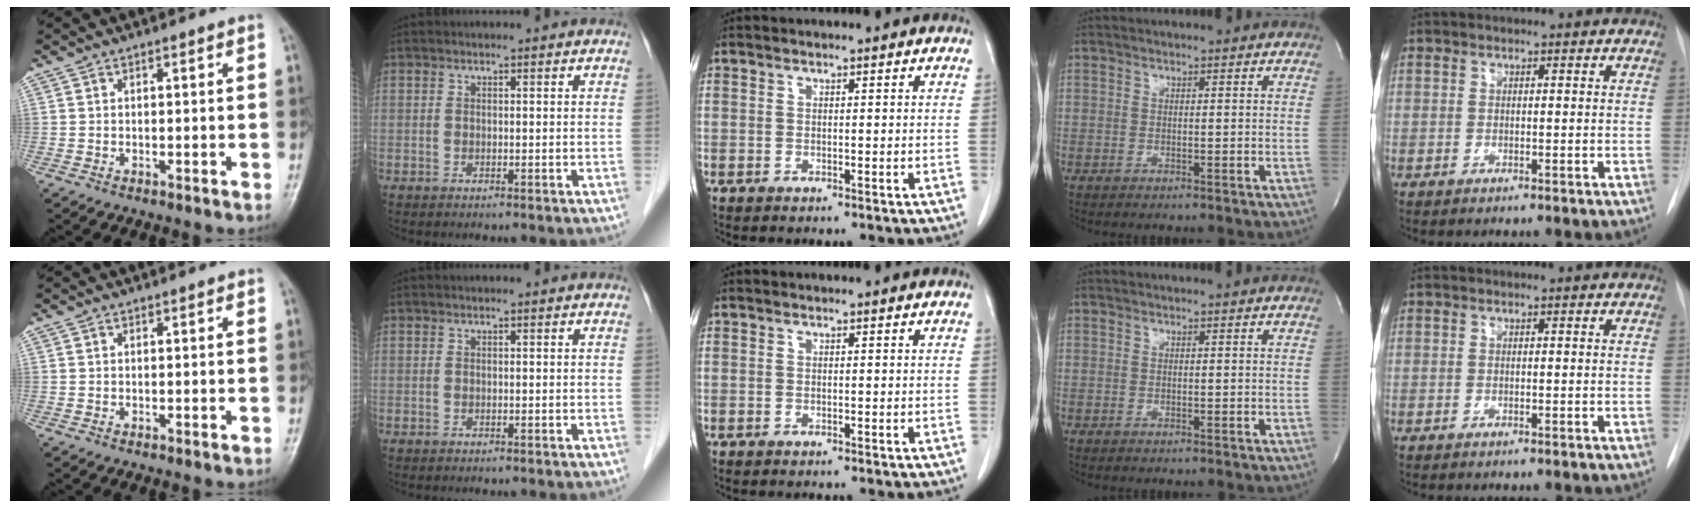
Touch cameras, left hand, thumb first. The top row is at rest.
{}